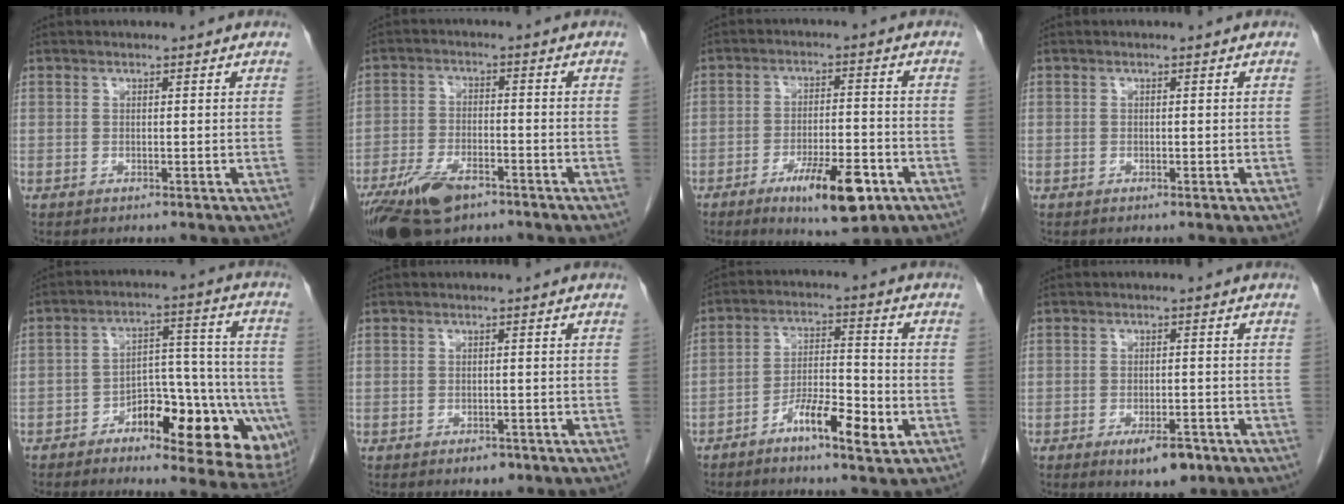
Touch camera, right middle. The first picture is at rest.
{"total": 10.6, "force": [-7.0, 4.3, 6.6], "torque": [-0.127, -0.010, -0.123]}
{"total": 10.3, "force": [-5.4, 2.5, 8.4], "torque": [-0.133, -0.010, -0.079]}
{"total": 0.0}
{"total": 16.7, "force": [-7.2, 6.1, 13.8], "torque": [-0.132, 0.030, -0.091]}
{"total": 1.9, "force": [-1.2, 1.1, 1.0], "torque": [-0.011, 0.002, -0.010]}
{"total": 8.2, "force": [-4.0, 1.8, 6.9], "torque": [-0.120, 0.006, -0.068]}
{"total": 5.2, "force": [-3.0, 2.1, 3.7], "torque": [-0.051, -0.002, -0.037]}